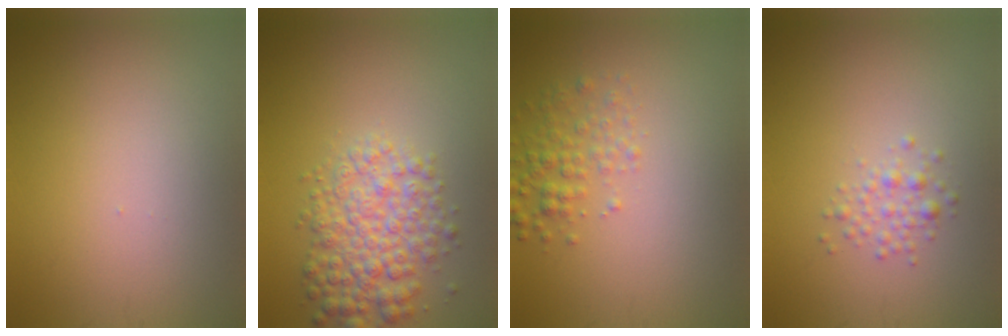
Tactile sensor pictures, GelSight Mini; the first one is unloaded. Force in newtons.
{"total": 5.2, "press": 5.2, "slide": 0.2}
{"total": 2.3, "press": 2.3, "slide": 0.1}
{"total": 1.5, "press": 1.5, "slide": 0.0}